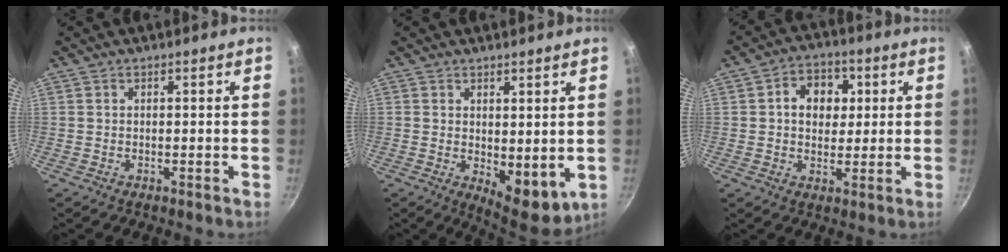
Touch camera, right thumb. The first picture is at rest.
{"total": 7.8, "force": [0.8, 4.1, 6.6], "torque": [-0.074, -0.023, 0.020]}
{"total": 8.7, "force": [1.8, 6.8, 5.1], "torque": [-0.041, 0.003, 0.017]}